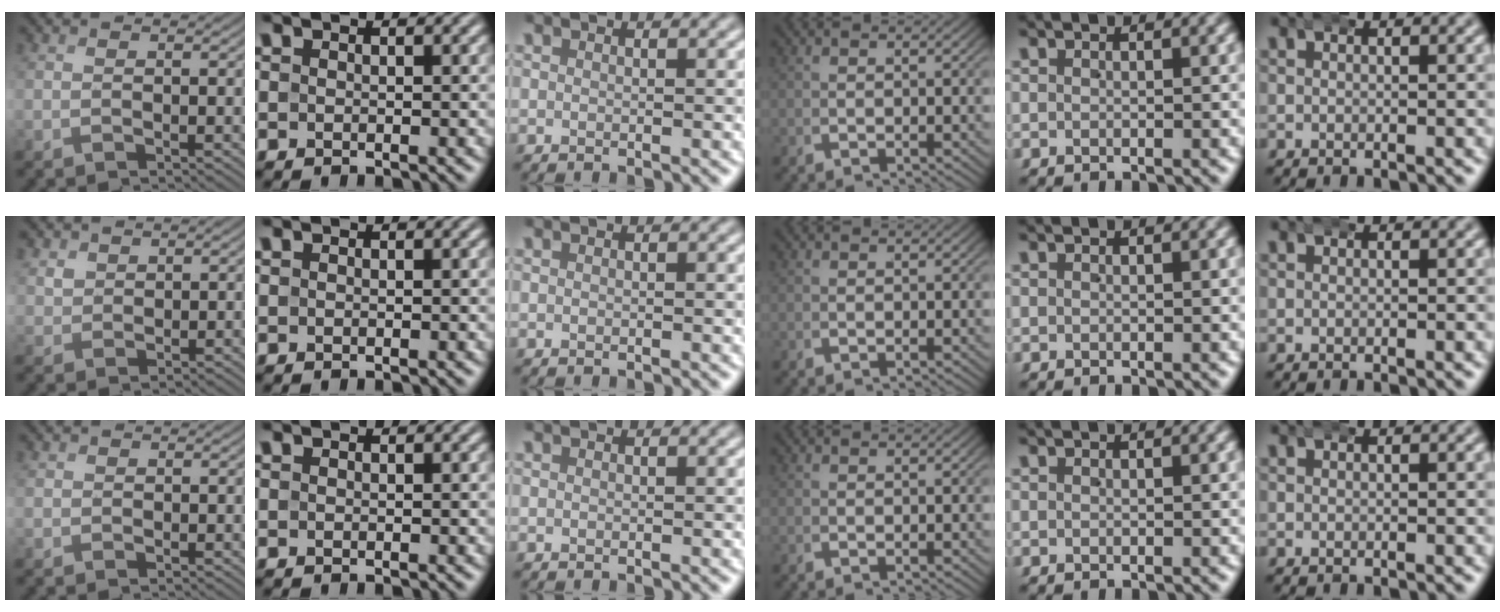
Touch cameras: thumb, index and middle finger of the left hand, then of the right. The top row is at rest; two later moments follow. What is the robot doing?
{"motion": "wrap", "object": "aluminum foil"}